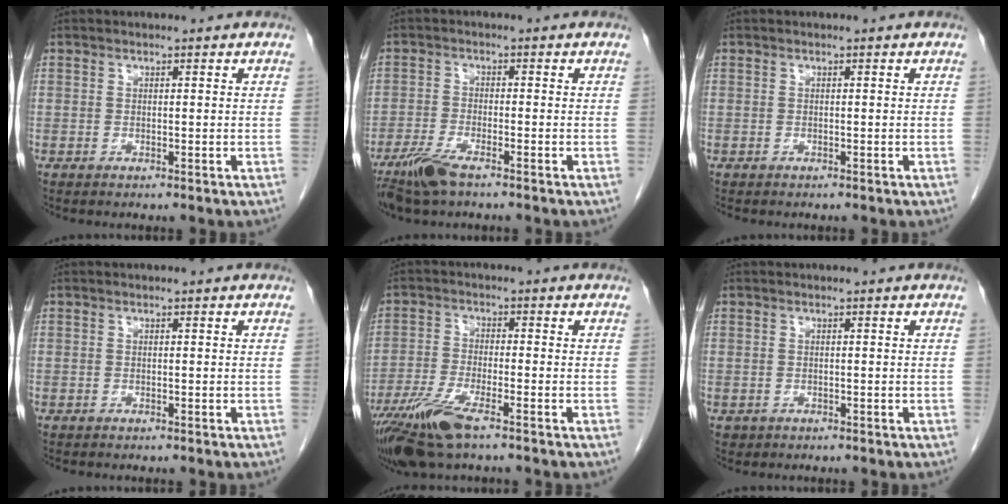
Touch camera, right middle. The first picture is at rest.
{"total": 5.5, "force": [-4.0, 0.9, 3.7], "torque": [-0.083, -0.012, -0.076]}
{"total": 0.6, "force": [-0.5, 0.2, 0.2], "torque": [-0.007, 0.001, -0.009]}
{"total": 0.0}
{"total": 8.7, "force": [-5.7, 1.3, 6.5], "torque": [-0.135, -0.020, -0.105]}
{"total": 0.8, "force": [-0.3, 0.7, 0.1], "torque": [-0.007, 0.003, 0.000]}